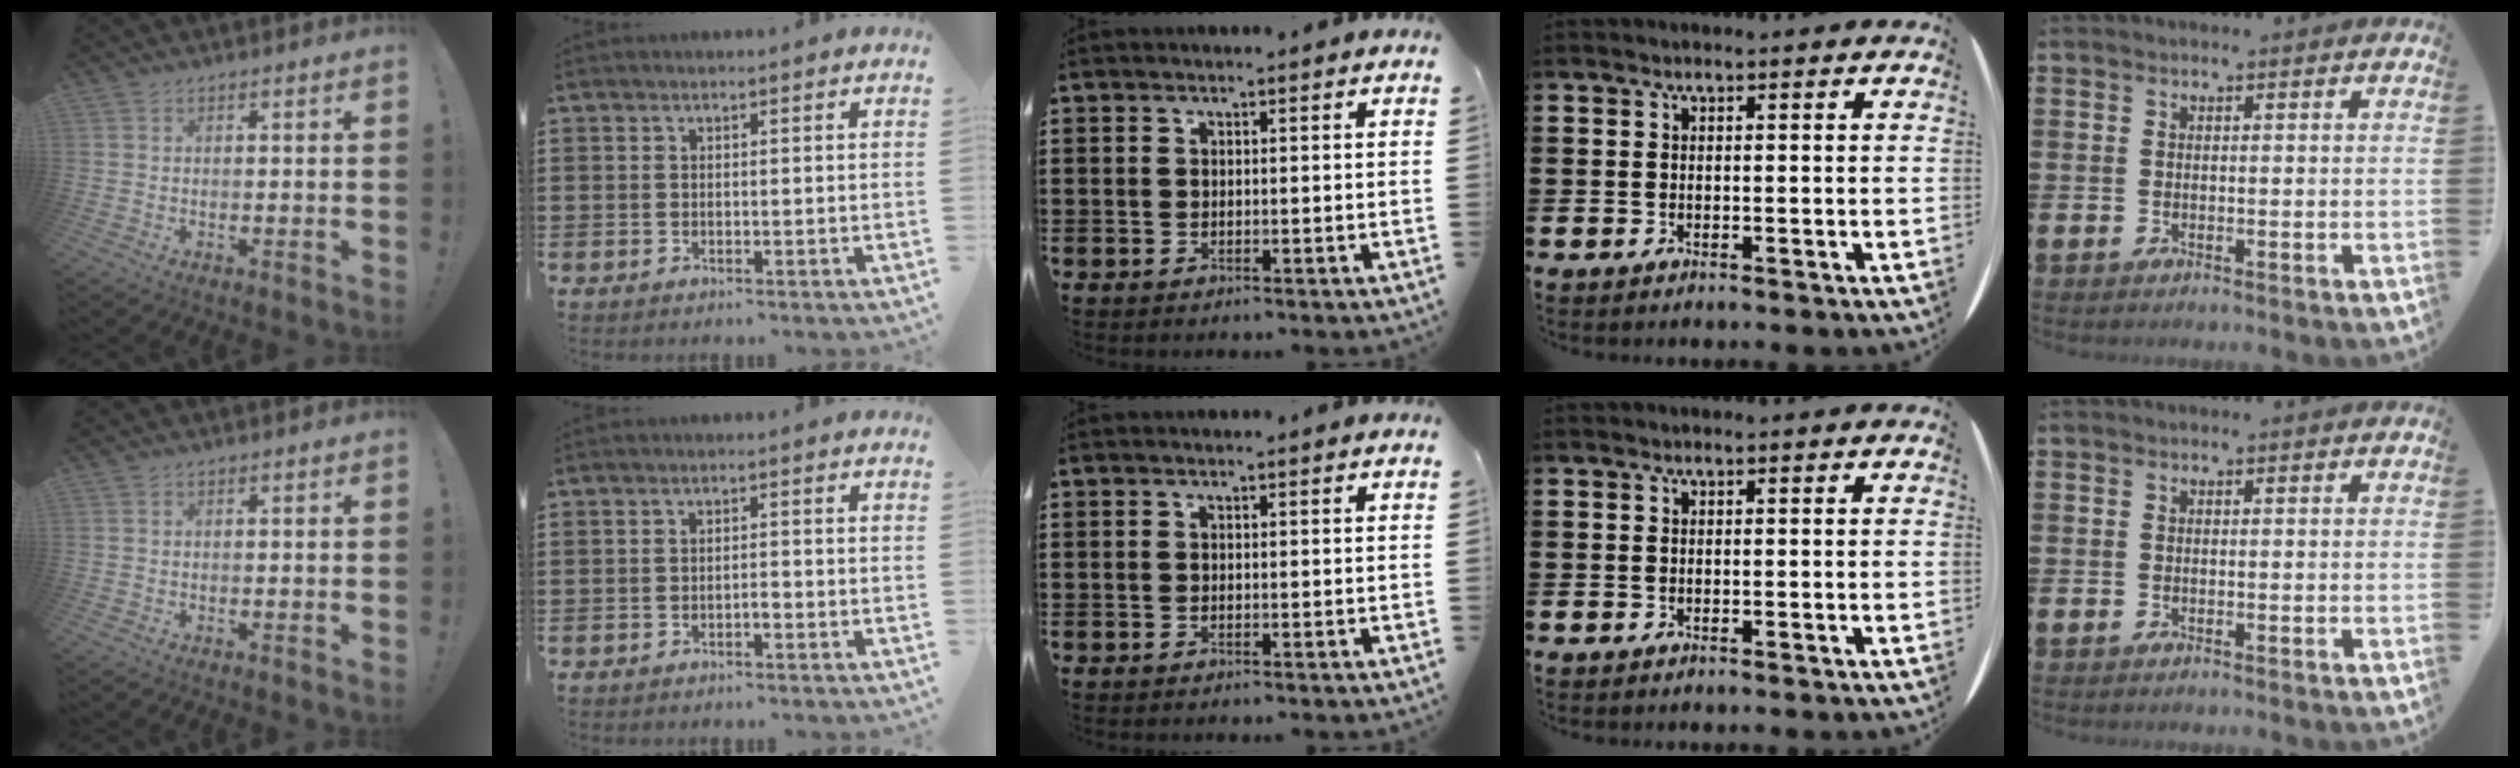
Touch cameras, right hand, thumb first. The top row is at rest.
{"index": {"total": 1.3, "force": [-0.8, 0.3, 1.0], "torque": [-0.021, -0.002, -0.014]}}